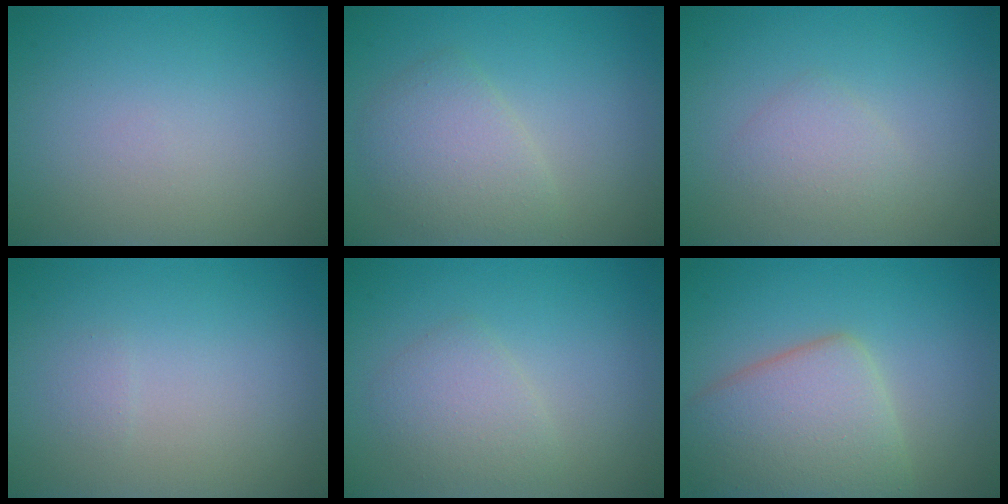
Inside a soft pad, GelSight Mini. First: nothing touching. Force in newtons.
{"total": 3.3, "press": 3.3, "slide": 0.0}
{"total": 1.7, "press": 1.7, "slide": 0.1}
{"total": 0.5, "press": 0.5, "slide": 0.1}
{"total": 2.4, "press": 2.4, "slide": 0.1}
{"total": 6.5, "press": 6.4, "slide": 0.4}